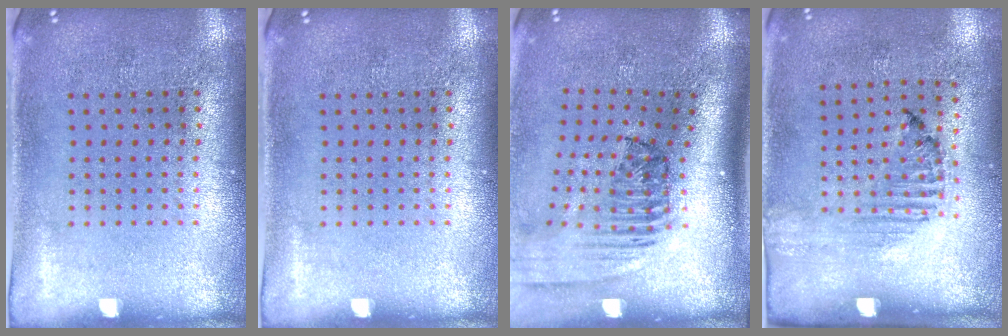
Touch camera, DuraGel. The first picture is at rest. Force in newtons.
{"total": 0.0}
{"total": 2.4, "press": 1.7, "slide": 1.7}
{"total": 1.3, "press": 1.1, "slide": 0.7}